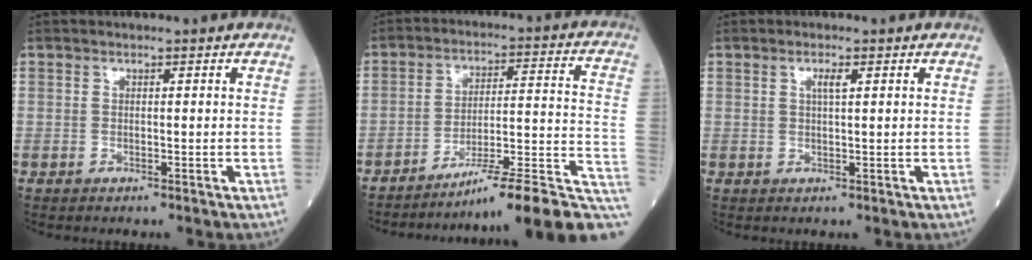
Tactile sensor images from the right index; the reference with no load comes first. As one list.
[{"total": 18.2, "force": [-14.3, -0.4, 11.4], "torque": [-0.098, 0.027, -0.211]}, {"total": 1.7, "force": [0.7, 0.2, 1.5], "torque": [-0.028, -0.001, 0.010]}]